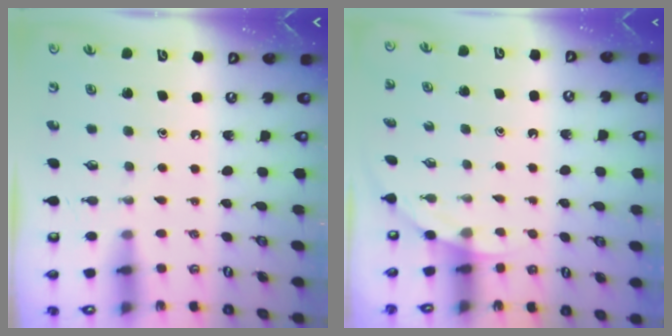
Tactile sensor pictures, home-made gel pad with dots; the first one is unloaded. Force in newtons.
{"total": 2.6, "press": 2.6, "slide": 0.1}